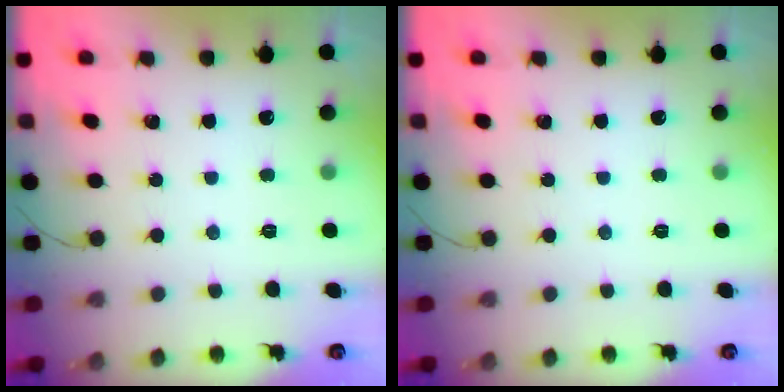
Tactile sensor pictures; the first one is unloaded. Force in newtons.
{"total": 0.0}